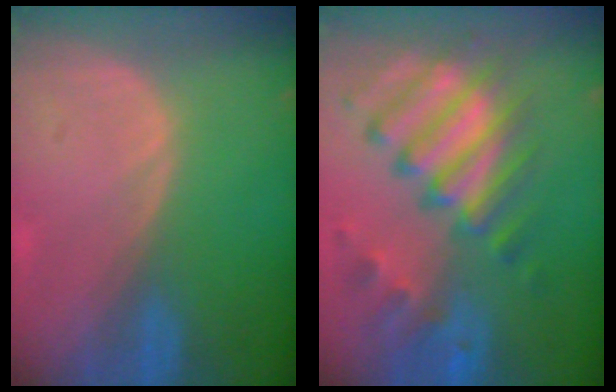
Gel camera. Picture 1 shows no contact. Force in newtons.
{"total": 11.4, "press": 9.9, "slide": 5.7}